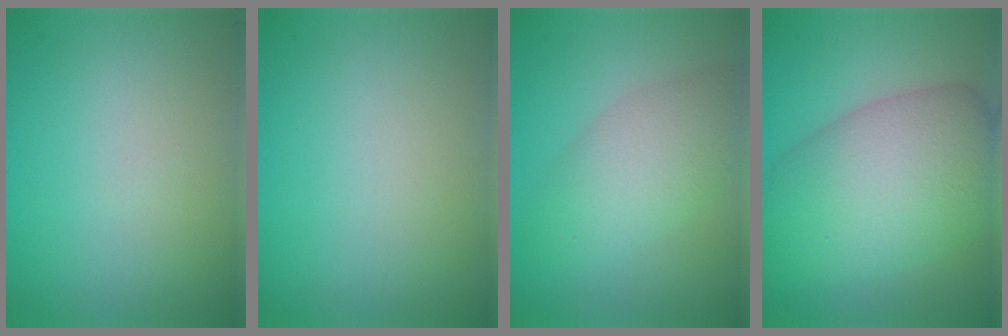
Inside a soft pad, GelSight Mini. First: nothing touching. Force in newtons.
{"total": 0.0}
{"total": 4.7, "press": 4.7, "slide": 0.5}
{"total": 10.6, "press": 10.6, "slide": 0.4}